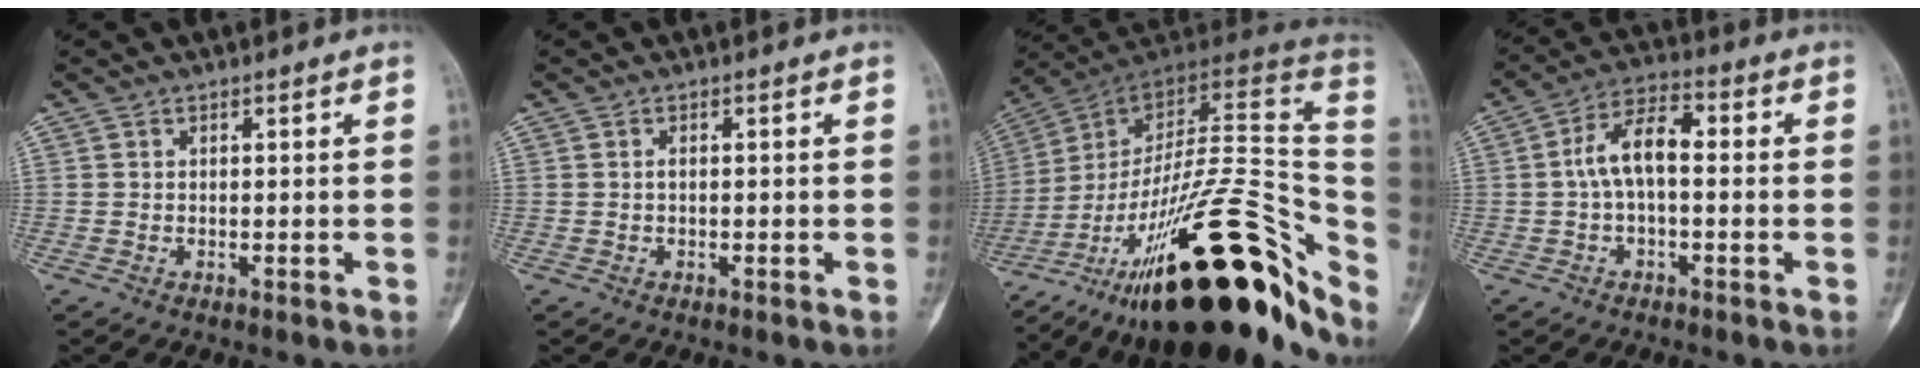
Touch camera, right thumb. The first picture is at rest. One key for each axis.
{"total": 0.6, "fx": -0.1, "fy": 0.3, "fz": 0.5, "tx": -0.010, "ty": 0.000, "tz": -0.003}
{"total": 39.8, "fx": -18.5, "fy": 15.4, "fz": 31.6, "tx": -0.390, "ty": 0.051, "tz": -0.276}
{"total": 8.5, "fx": -0.1, "fy": 4.2, "fz": 7.3, "tx": -0.132, "ty": 0.033, "tz": -0.010}